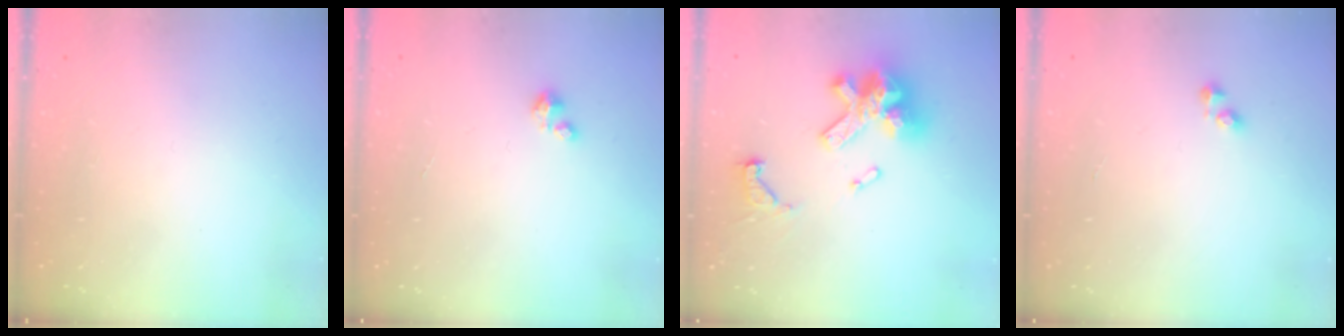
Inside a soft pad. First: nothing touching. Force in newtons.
{"total": 1.2, "press": 1.2, "slide": 0.2}
{"total": 15.0, "press": 15.0, "slide": 0.8}
{"total": 2.2, "press": 2.2, "slide": 0.3}